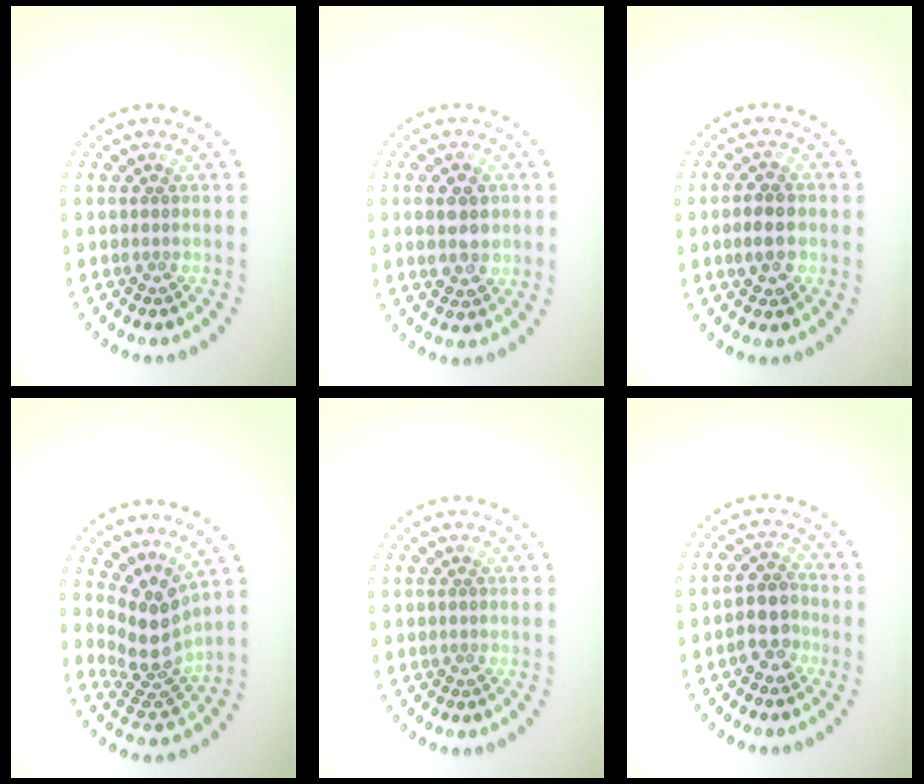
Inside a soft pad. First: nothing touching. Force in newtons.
{"total": 2.9, "press": 2.9, "slide": 0.4}
{"total": 2.8, "press": 2.8, "slide": 0.3}
{"total": 4.3, "press": 3.1, "slide": 2.9}
{"total": 0.0}
{"total": 2.8, "press": 2.5, "slide": 1.3}